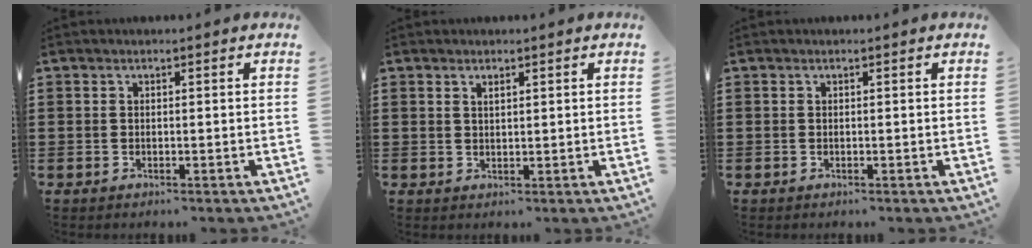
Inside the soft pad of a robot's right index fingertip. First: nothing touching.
{"total": 1.0, "force": [0.8, 0.3, 0.5], "torque": [-0.010, 0.001, 0.015]}
{"total": 0.0}